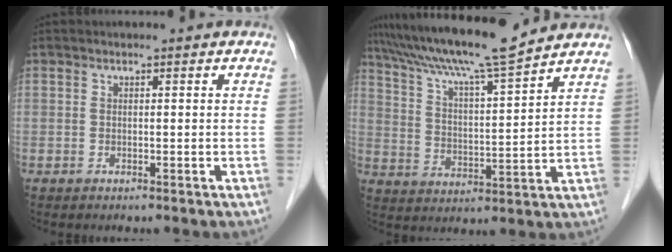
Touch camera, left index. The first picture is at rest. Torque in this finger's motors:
{"motor_torque": [1.05, -1.09, 0.52, 0.12]}